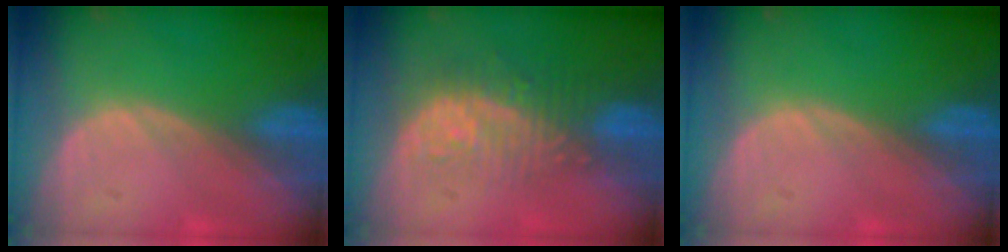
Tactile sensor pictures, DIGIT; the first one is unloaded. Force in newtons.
{"total": 9.0, "press": 8.1, "slide": 3.9}
{"total": 0.0}